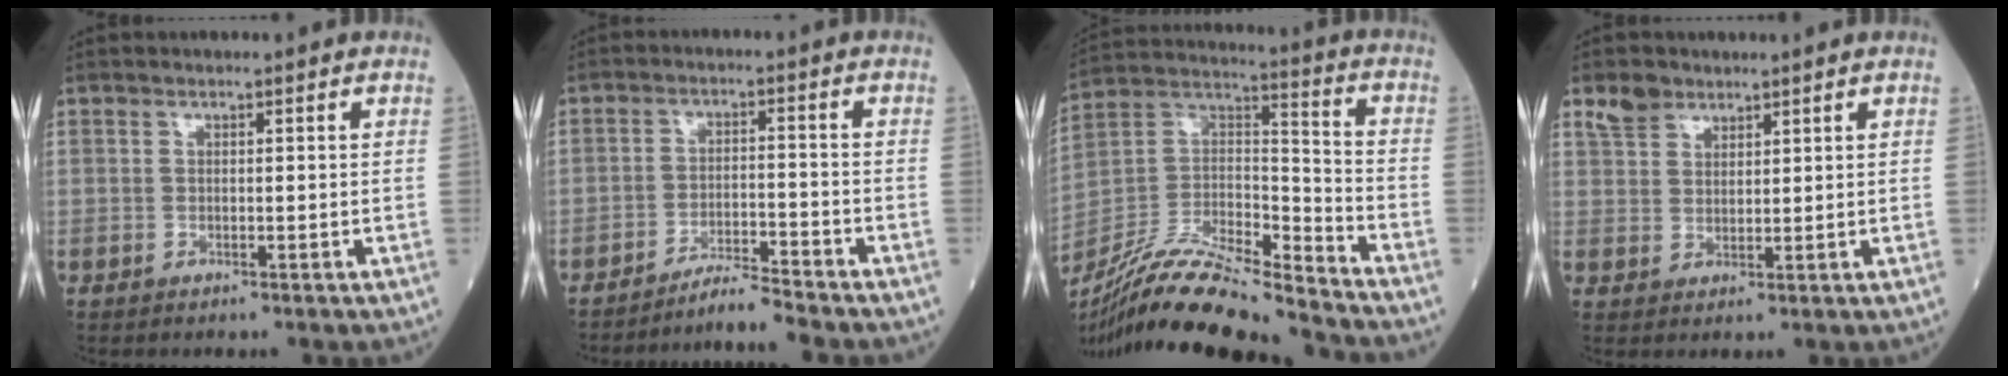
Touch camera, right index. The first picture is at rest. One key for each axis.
{"total": 4.8, "fx": -4.5, "fy": -1.3, "fz": 0.6, "tx": -0.013, "ty": -0.014, "tz": -0.079}
{"total": 20.7, "fx": -18.6, "fy": 1.3, "fz": 8.9, "tx": -0.196, "ty": 0.007, "tz": -0.341}
{"total": 3.6, "fx": 2.7, "fy": 2.2, "fz": 0.9, "tx": -0.022, "ty": 0.012, "tz": 0.054}